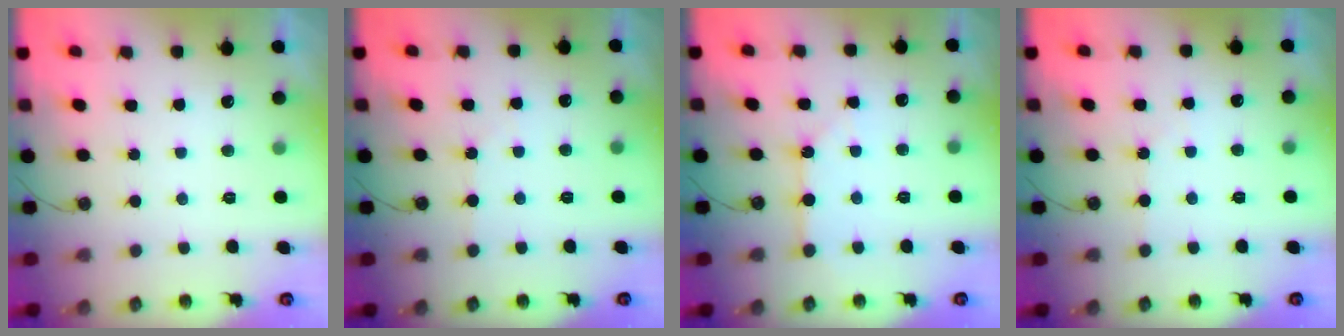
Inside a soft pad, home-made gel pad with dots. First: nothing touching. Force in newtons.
{"total": 1.8, "press": 1.8, "slide": 0.3}
{"total": 2.3, "press": 2.3, "slide": 0.3}
{"total": 1.8, "press": 1.8, "slide": 0.3}